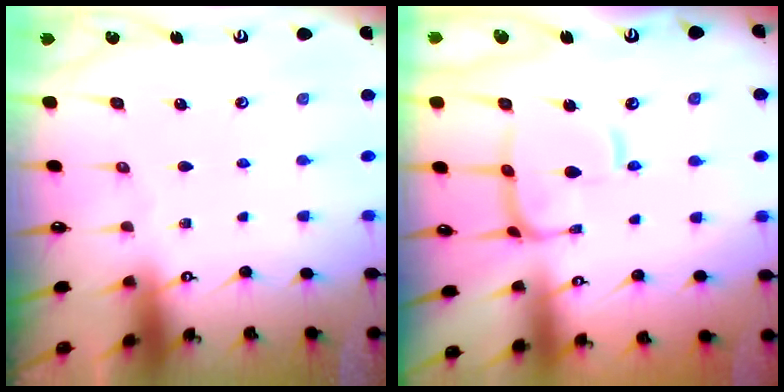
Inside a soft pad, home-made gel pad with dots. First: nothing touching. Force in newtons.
{"total": 5.8, "press": 5.7, "slide": 0.8}